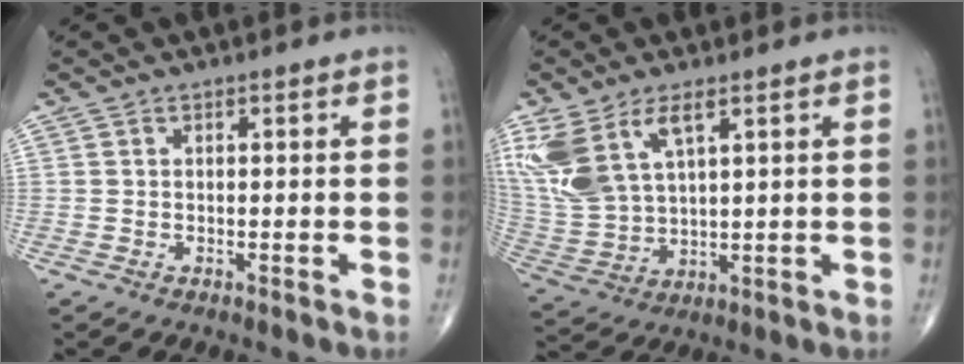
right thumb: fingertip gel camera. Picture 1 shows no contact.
{"total": 13.3, "force": [6.5, 6.2, 9.8], "torque": [-0.224, -0.014, 0.144]}